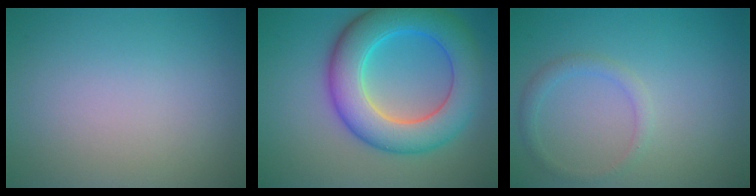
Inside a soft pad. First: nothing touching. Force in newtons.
{"total": 9.0, "press": 9.0, "slide": 0.3}
{"total": 1.5, "press": 1.5, "slide": 0.1}